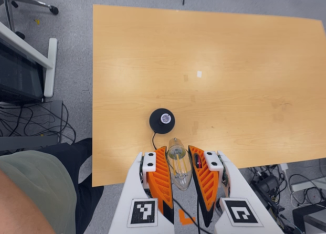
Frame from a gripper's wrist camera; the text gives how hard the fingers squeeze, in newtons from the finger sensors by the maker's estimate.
{"total": 21.3, "left": 23.5, "right": 19.2}